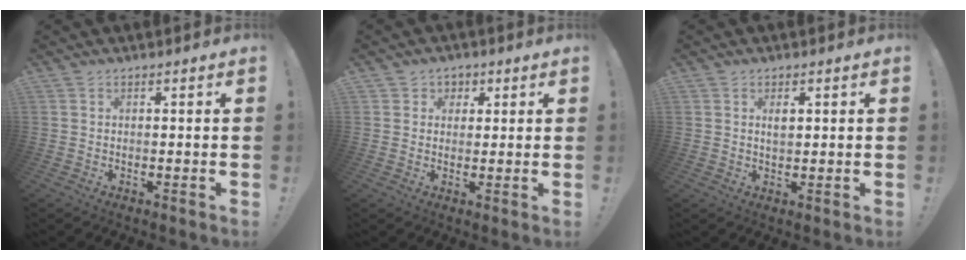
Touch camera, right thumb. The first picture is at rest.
{"total": 3.4, "force": [0.9, 3.3, 0.5], "torque": [0.002, -0.005, 0.013]}
{"total": 2.2, "force": [0.7, 1.2, 1.8], "torque": [-0.027, -0.001, 0.009]}